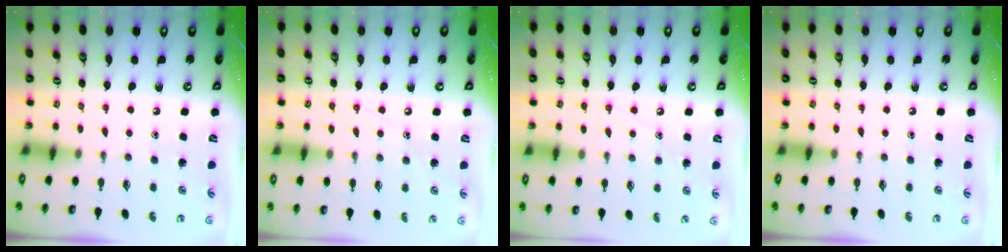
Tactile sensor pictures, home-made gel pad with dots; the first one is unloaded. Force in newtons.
{"total": 5.0, "press": 4.9, "slide": 0.7}
{"total": 5.8, "press": 5.8, "slide": 0.8}
{"total": 0.0}